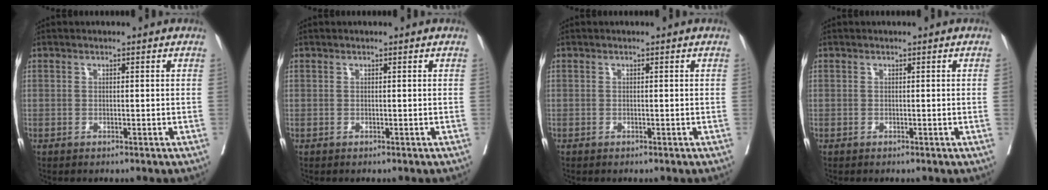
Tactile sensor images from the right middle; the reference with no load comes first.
{"total": 0.0}
{"total": 0.0}
{"total": 0.6, "force": [0.0, -0.3, 0.6], "torque": [-0.002, 0.002, 0.000]}